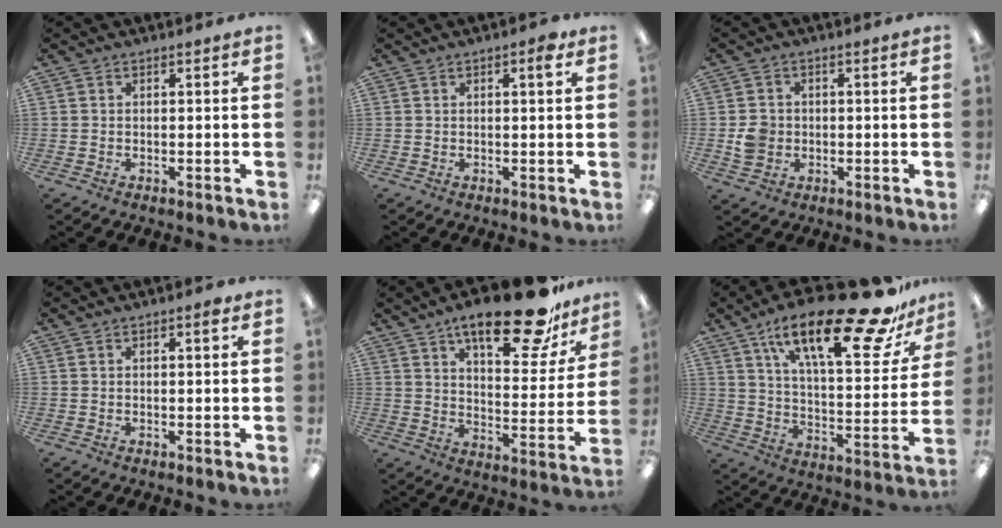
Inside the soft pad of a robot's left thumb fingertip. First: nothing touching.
{"total": 2.2, "force": [1.2, 0.6, 1.7], "torque": [-0.022, -0.002, 0.015]}
{"total": 4.8, "force": [-0.4, 4.4, 1.8], "torque": [-0.018, 0.005, -0.006]}
{"total": 1.3, "force": [0.7, 0.3, 1.0], "torque": [-0.014, -0.001, 0.010]}
{"total": 20.9, "force": [15.2, 6.6, 12.7], "torque": [-0.187, -0.093, 0.247]}
{"total": 26.1, "force": [17.4, 8.0, 17.8], "torque": [-0.268, -0.105, 0.278]}